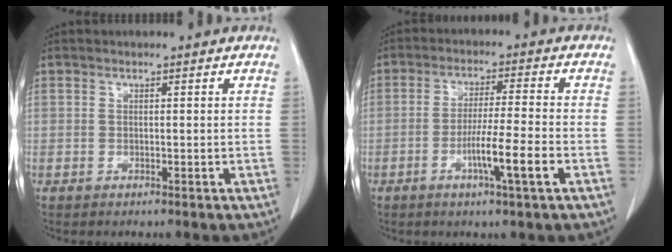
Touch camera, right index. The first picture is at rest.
{"total": 7.9, "force": [-3.0, -0.5, 7.2], "torque": [-0.127, -0.011, -0.055]}